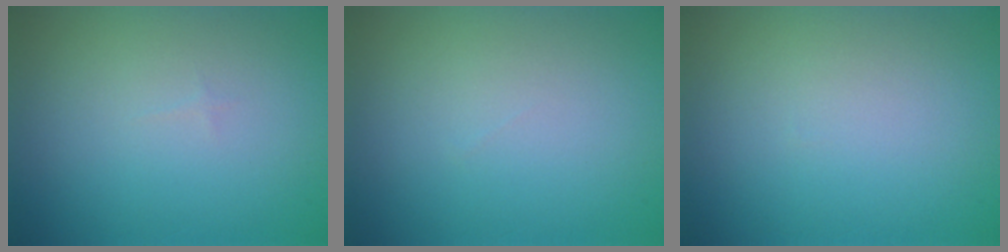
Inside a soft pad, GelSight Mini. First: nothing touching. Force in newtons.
{"total": 0.0}
{"total": 0.0}